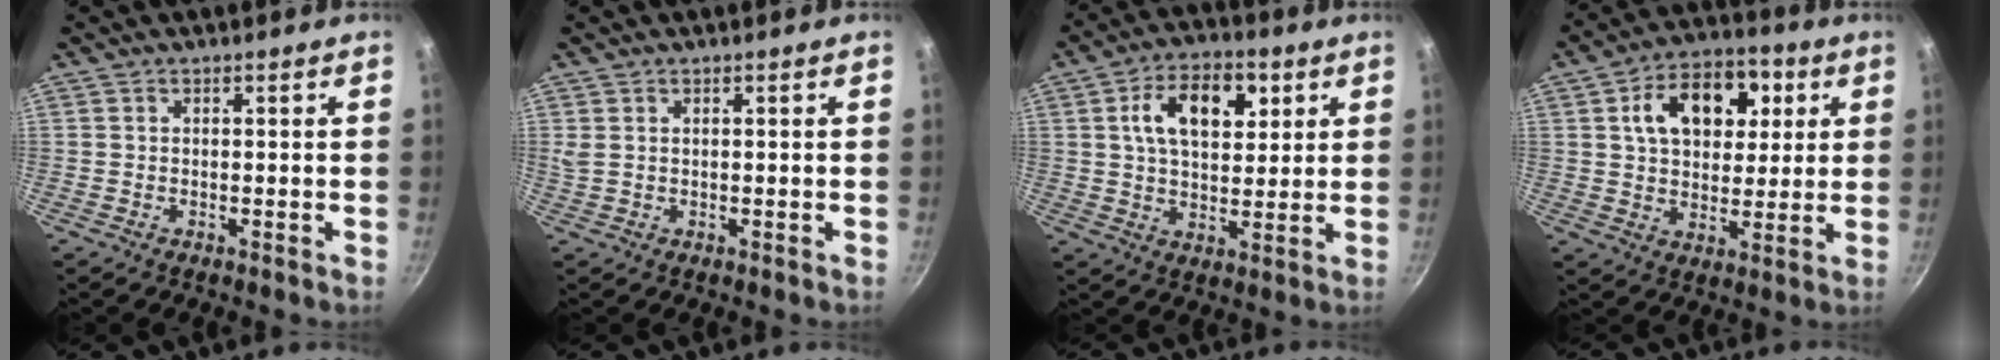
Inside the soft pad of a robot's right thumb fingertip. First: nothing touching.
{"total": 1.3, "force": [0.5, 0.7, 0.9], "torque": [-0.027, 0.006, 0.019]}
{"total": 12.8, "force": [4.2, 7.5, 9.5], "torque": [-0.133, -0.002, 0.067]}
{"total": 15.3, "force": [4.6, 10.0, 10.6], "torque": [-0.130, 0.005, 0.071]}